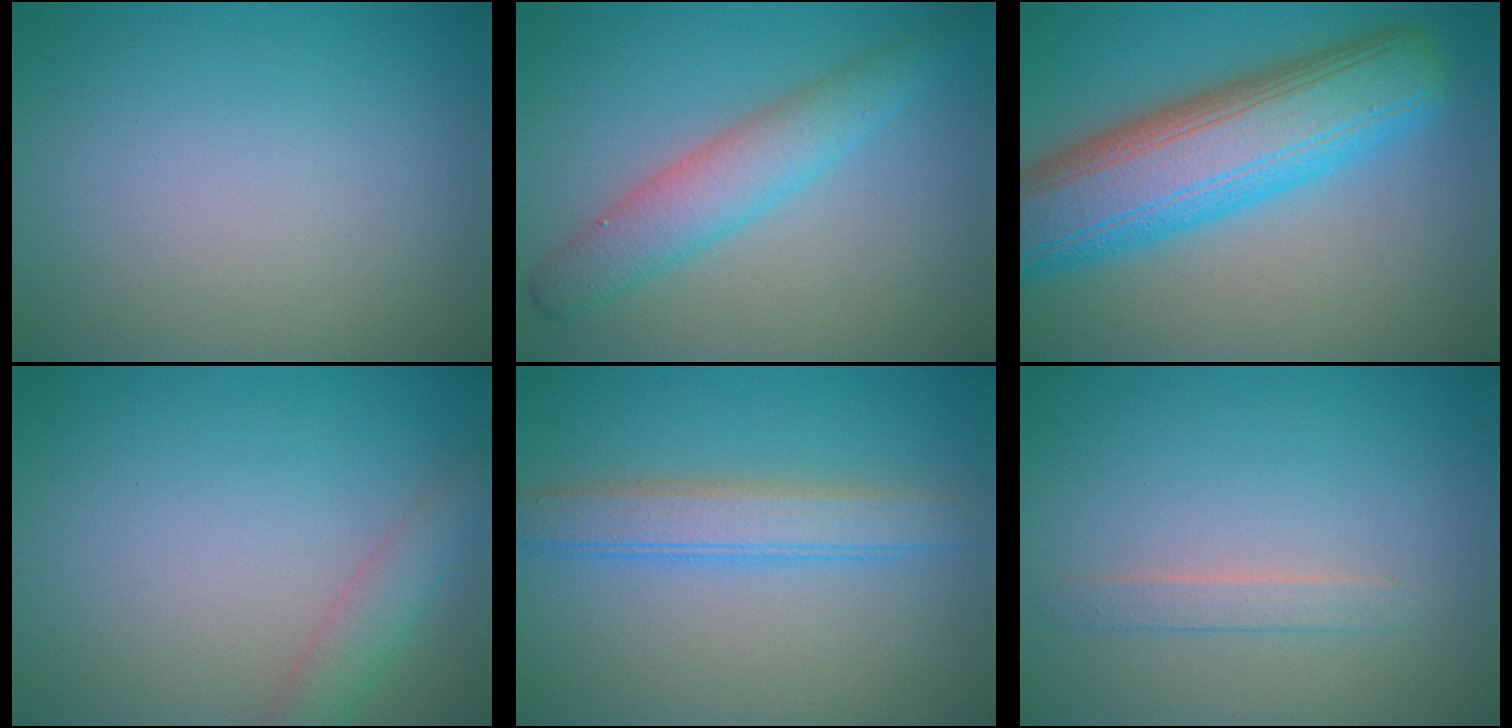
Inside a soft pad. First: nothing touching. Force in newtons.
{"total": 4.1, "press": 4.1, "slide": 0.4}
{"total": 11.5, "press": 11.5, "slide": 0.5}
{"total": 2.3, "press": 2.3, "slide": 0.1}
{"total": 3.5, "press": 3.5, "slide": 0.1}
{"total": 1.3, "press": 1.3, "slide": 0.1}